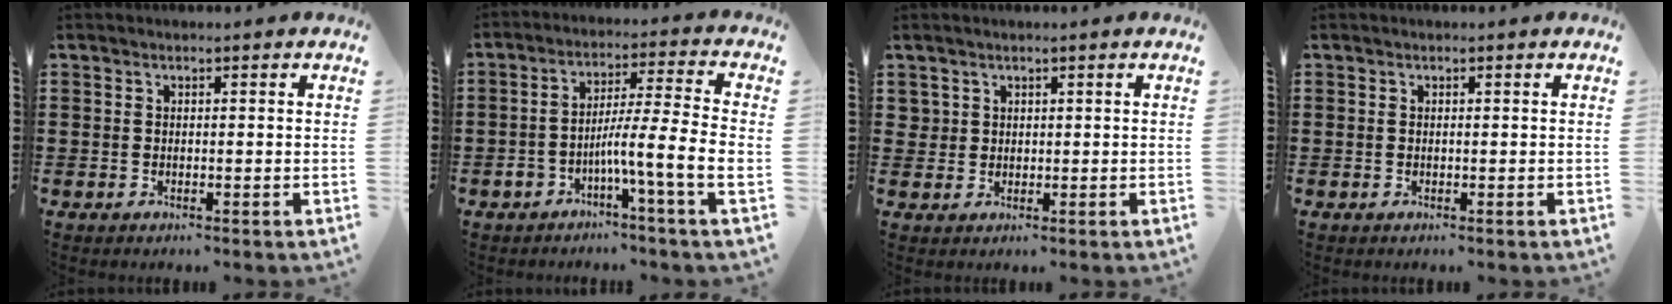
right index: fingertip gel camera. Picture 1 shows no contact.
{"total": 7.4, "force": [-3.5, -0.4, 6.5], "torque": [-0.120, -0.010, -0.069]}
{"total": 1.5, "force": [0.9, 1.3, 0.1], "torque": [-0.007, 0.006, 0.017]}
{"total": 0.0}